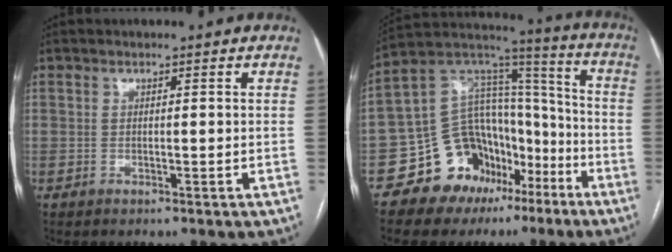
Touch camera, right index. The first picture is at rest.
{"total": 16.2, "force": [-9.2, 11.8, 6.3], "torque": [-0.098, 0.103, -0.145]}